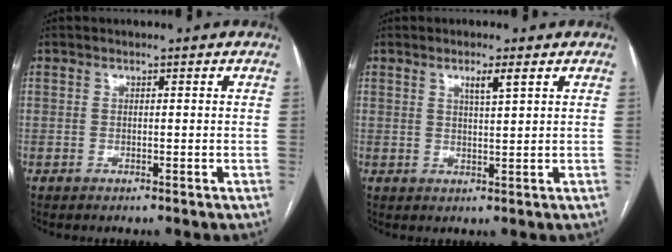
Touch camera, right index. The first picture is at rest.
{"total": 2.6, "force": [1.4, -0.1, 2.1], "torque": [-0.040, -0.002, 0.026]}